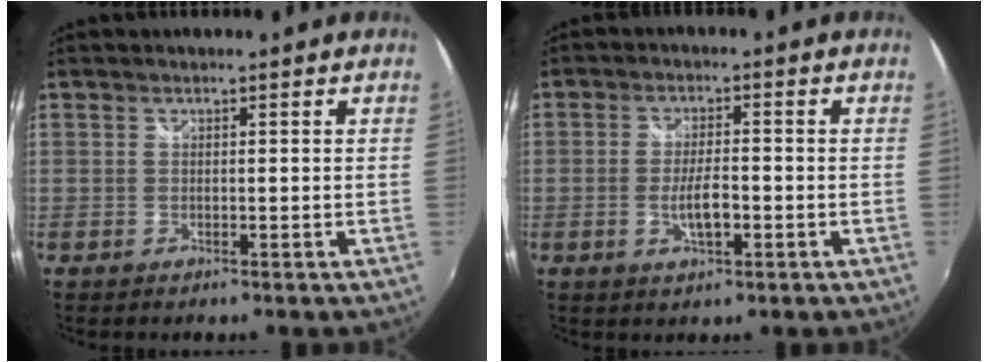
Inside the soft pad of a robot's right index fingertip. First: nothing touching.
{"total": 4.8, "force": [-1.5, 1.5, 4.3], "torque": [-0.087, -0.003, -0.026]}